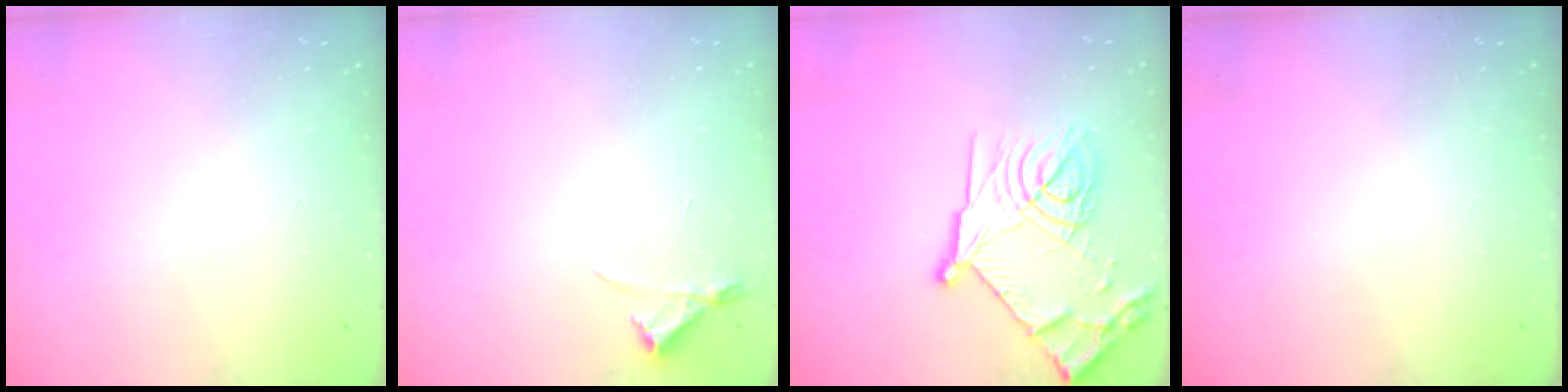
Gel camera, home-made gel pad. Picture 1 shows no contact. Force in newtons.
{"total": 3.0, "press": 2.9, "slide": 0.5}
{"total": 20.3, "press": 20.2, "slide": 1.9}
{"total": 0.0}